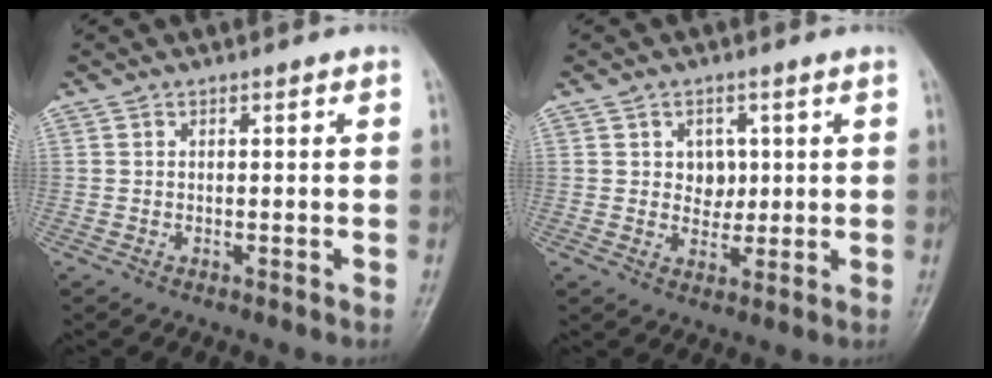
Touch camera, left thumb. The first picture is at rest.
{"total": 4.2, "force": [1.1, 3.3, 2.3], "torque": [-0.008, -0.005, 0.018]}